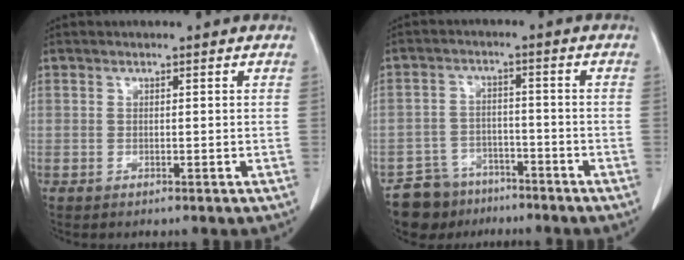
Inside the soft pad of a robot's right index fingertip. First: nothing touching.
{"total": 6.9, "force": [-5.6, 4.1, -0.1], "torque": [0.005, 0.015, -0.094]}